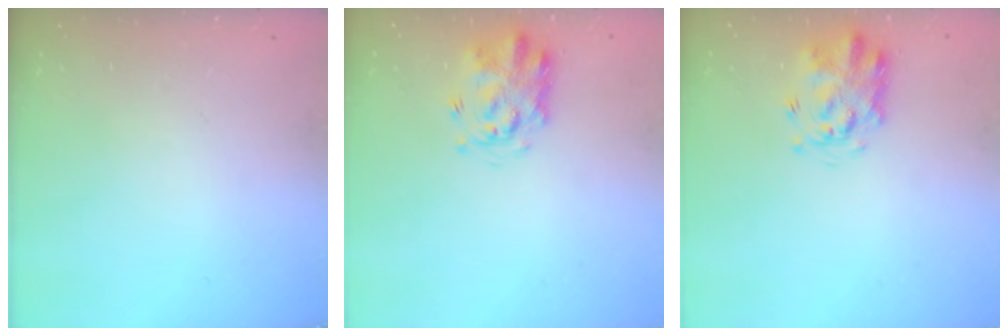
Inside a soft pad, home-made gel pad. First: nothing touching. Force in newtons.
{"total": 3.3, "press": 3.2, "slide": 0.7}
{"total": 3.3, "press": 3.2, "slide": 0.7}